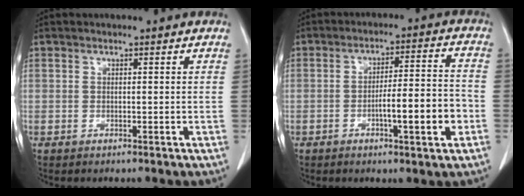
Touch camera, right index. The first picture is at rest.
{"total": 9.4, "force": [-3.1, 1.0, 8.9], "torque": [-0.136, 0.010, -0.047]}